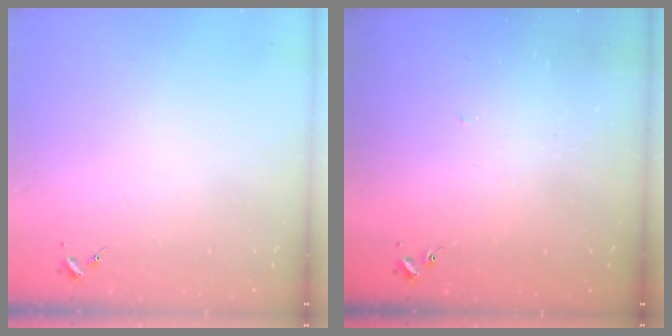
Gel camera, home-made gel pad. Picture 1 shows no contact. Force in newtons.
{"total": 2.7, "press": 2.7, "slide": 0.1}